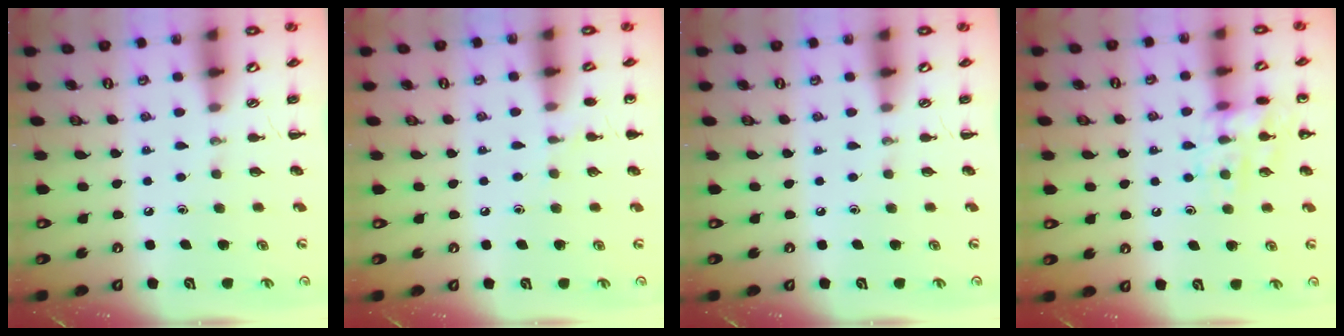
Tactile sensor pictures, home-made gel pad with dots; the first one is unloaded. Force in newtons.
{"total": 4.8, "press": 4.6, "slide": 1.6}
{"total": 0.0}
{"total": 12.6, "press": 12.6, "slide": 0.9}